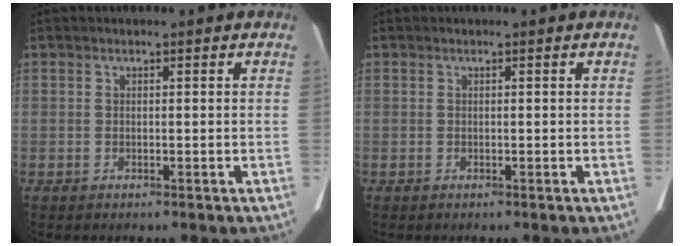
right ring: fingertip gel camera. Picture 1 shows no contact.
{"total": 0.0}